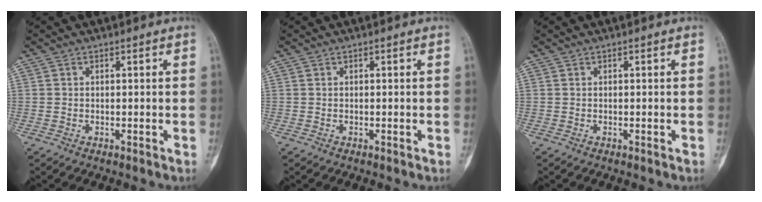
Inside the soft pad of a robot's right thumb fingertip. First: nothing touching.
{"total": 0.0}
{"total": 0.0}